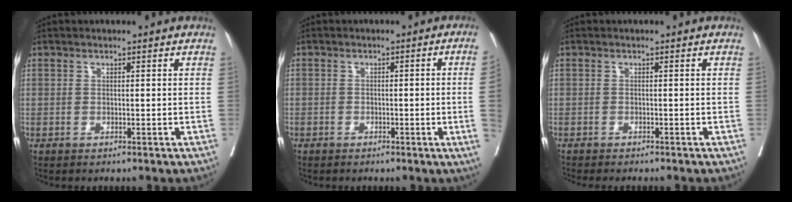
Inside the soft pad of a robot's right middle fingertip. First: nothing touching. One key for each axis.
{"total": 3.9, "fx": -0.9, "fy": -0.6, "fz": 3.8, "tx": -0.044, "ty": 0.002, "tz": -0.013}
{"total": 4.6, "fx": -4.1, "fy": 0.7, "fz": 2.0, "tx": -0.022, "ty": -0.008, "tz": -0.057}